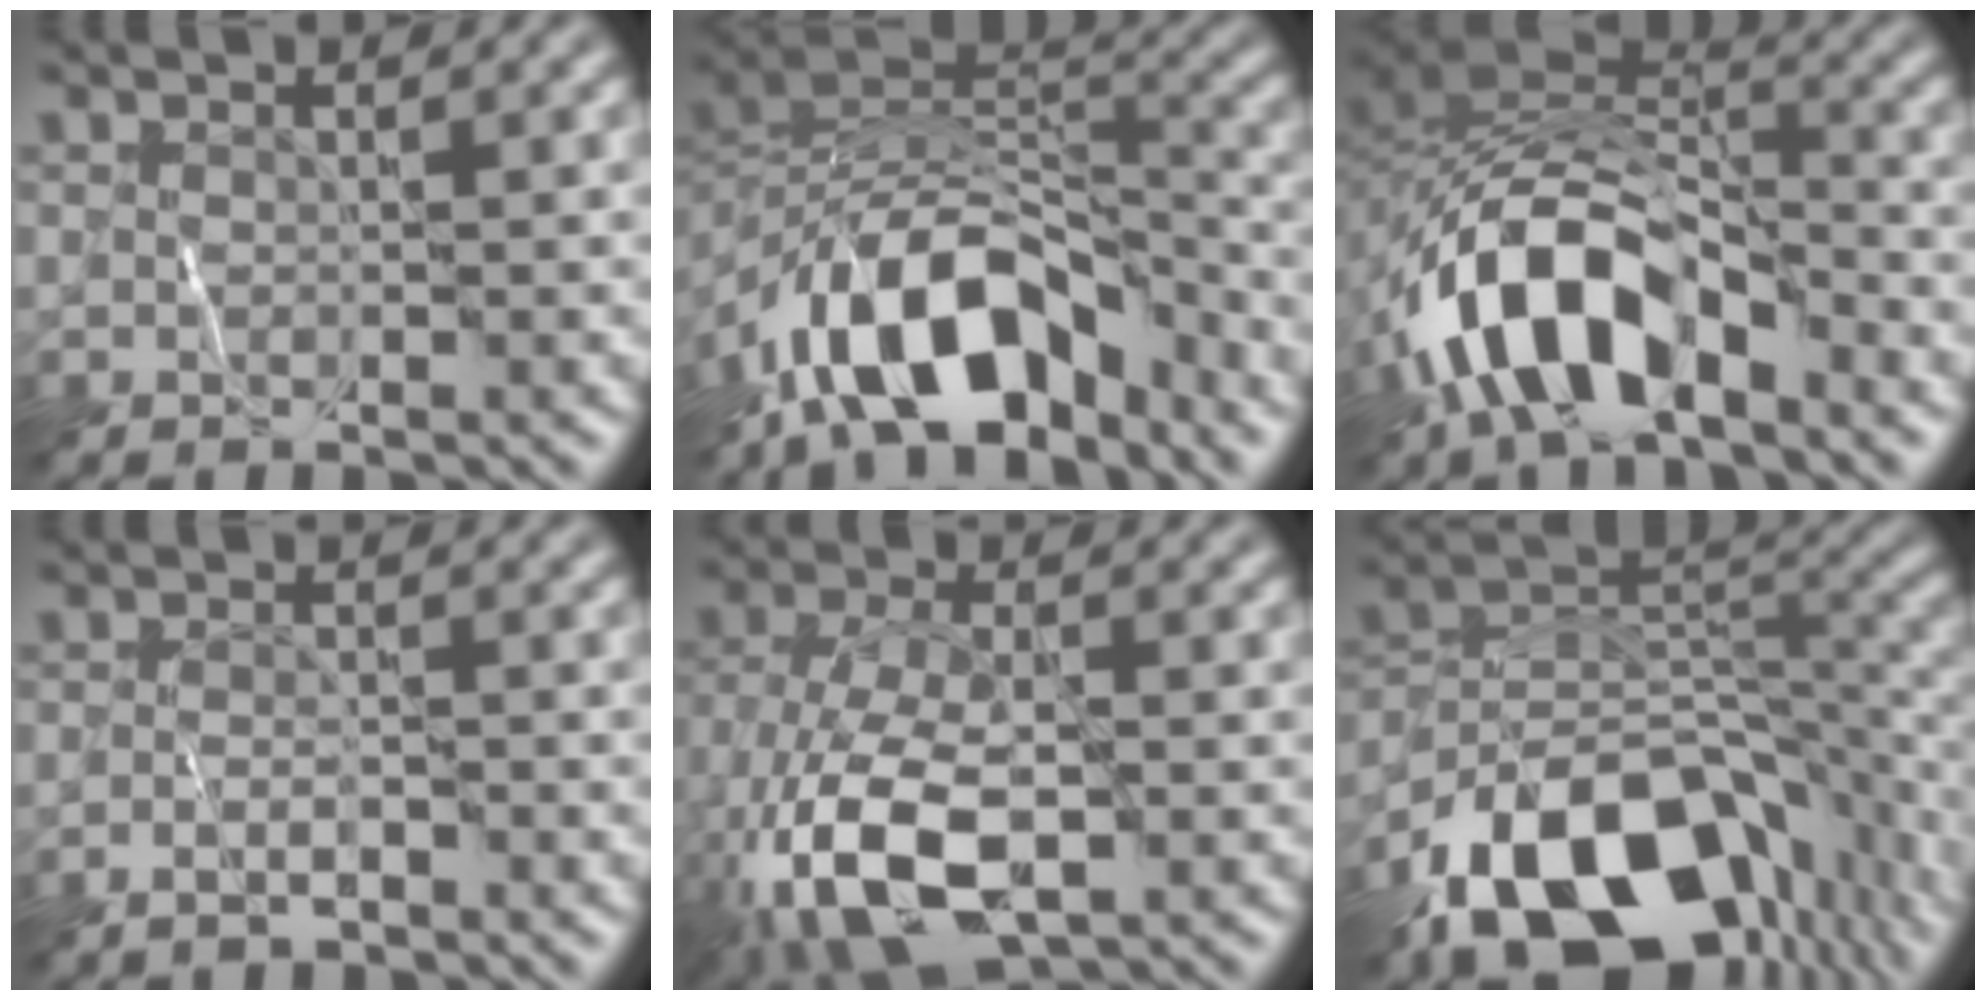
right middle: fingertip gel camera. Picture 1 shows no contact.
{"total": 11.4, "force": [-7.3, 4.7, 7.4], "torque": [-0.122, 0.014, -0.143]}
{"total": 10.5, "force": [-4.9, 5.4, 7.5], "torque": [-0.136, 0.001, -0.095]}
{"total": 1.3, "force": [-0.9, 0.2, 0.9], "torque": [-0.015, 0.004, -0.020]}
{"total": 10.4, "force": [-4.2, 4.7, 8.2], "torque": [-0.186, -0.016, -0.082]}
{"total": 14.8, "force": [-8.3, 8.3, 9.0], "torque": [-0.164, 0.001, -0.136]}